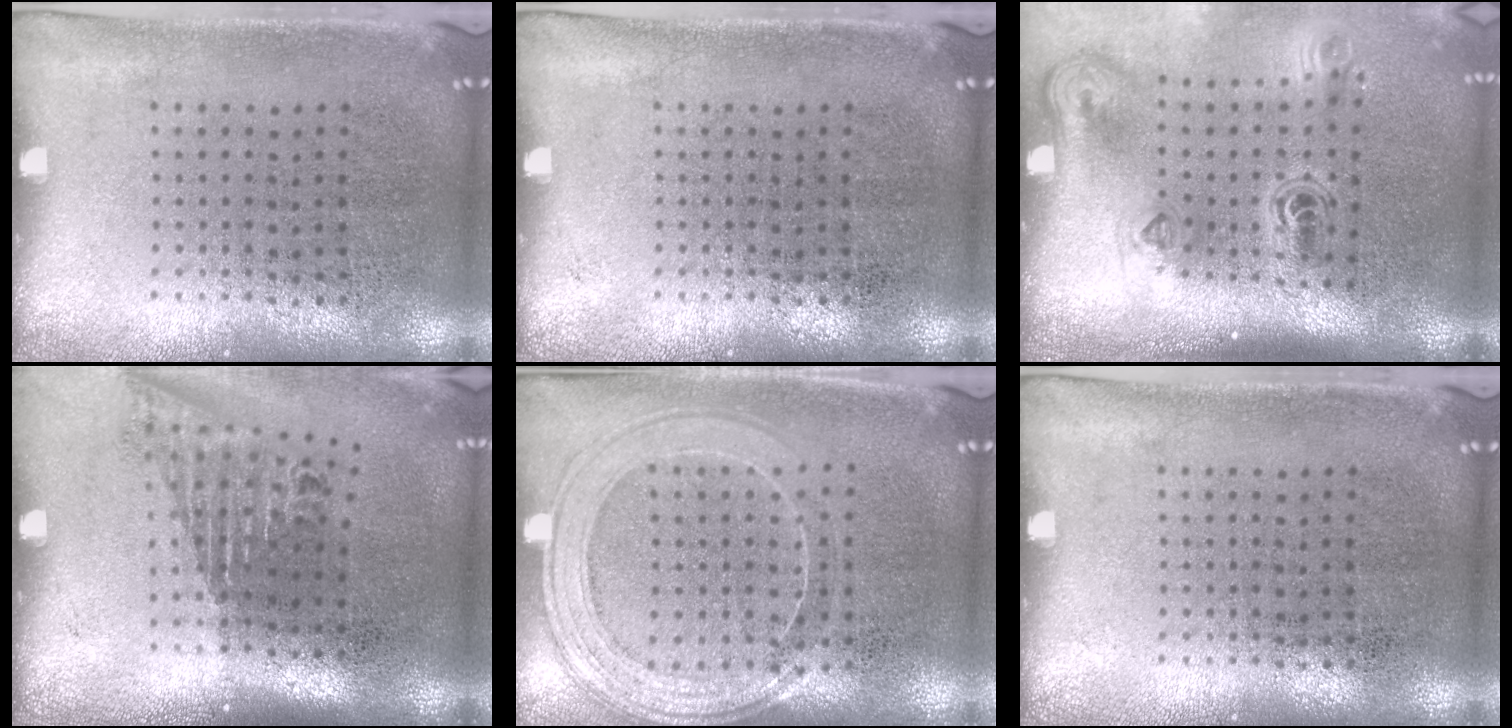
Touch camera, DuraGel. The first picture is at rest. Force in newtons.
{"total": 0.0}
{"total": 2.3, "press": 1.5, "slide": 1.7}
{"total": 1.6, "press": 1.2, "slide": 1.1}
{"total": 1.6, "press": 1.5, "slide": 0.6}
{"total": 0.0}